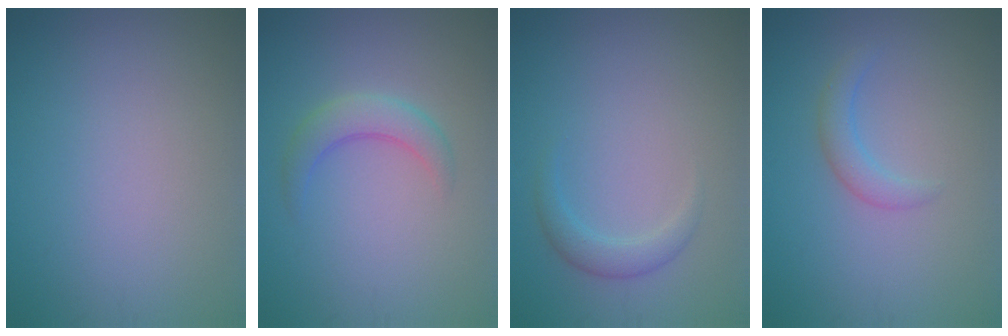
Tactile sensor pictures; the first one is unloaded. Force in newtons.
{"total": 2.7, "press": 2.7, "slide": 0.2}
{"total": 1.8, "press": 1.8, "slide": 0.1}
{"total": 1.9, "press": 1.8, "slide": 0.3}